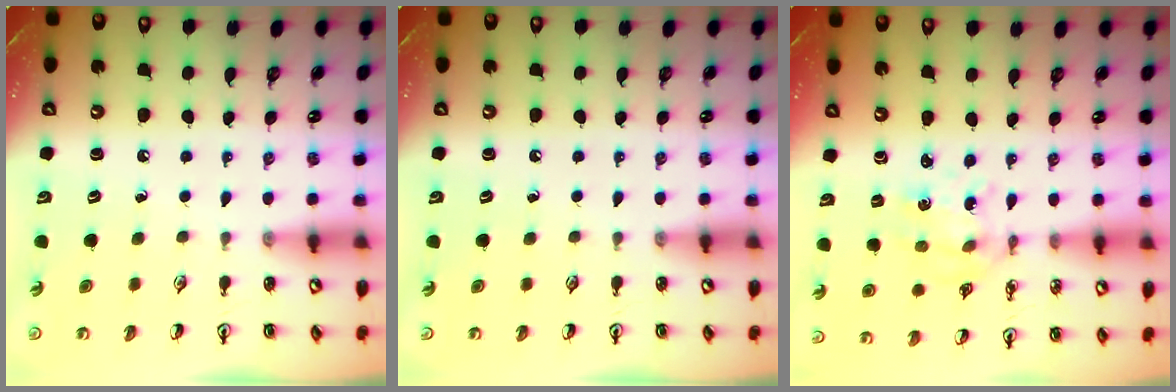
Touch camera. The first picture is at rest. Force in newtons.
{"total": 0.0}
{"total": 2.6, "press": 2.4, "slide": 0.9}